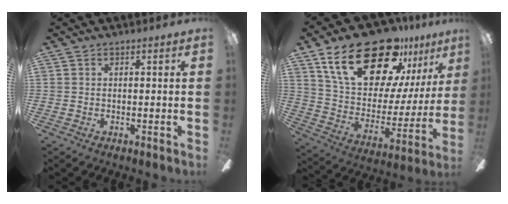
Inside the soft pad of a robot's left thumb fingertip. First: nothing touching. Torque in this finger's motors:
{"motor_torque": [0.46, 0.90, 1.51, -1.26, 0.21]}